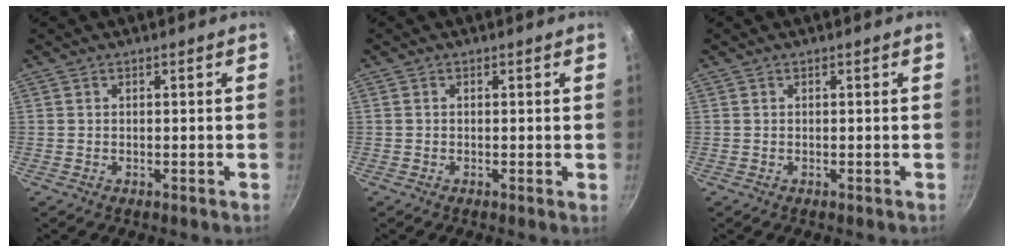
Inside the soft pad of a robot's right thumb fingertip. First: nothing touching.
{"total": 0.0}
{"total": 0.0}